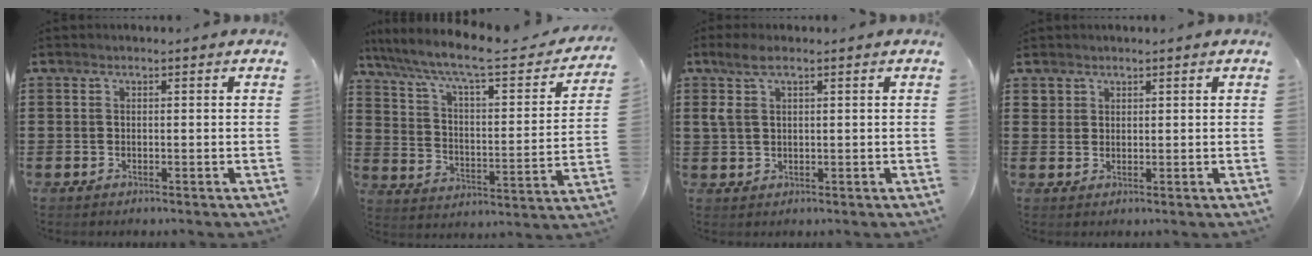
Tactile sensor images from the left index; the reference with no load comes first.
{"total": 8.4, "force": [6.4, 1.0, 5.3], "torque": [-0.128, -0.047, 0.101]}
{"total": 4.3, "force": [1.7, 1.8, 3.4], "torque": [-0.086, 0.003, 0.025]}
{"total": 1.7, "force": [1.4, 1.1, 0.1], "torque": [-0.007, 0.003, 0.028]}